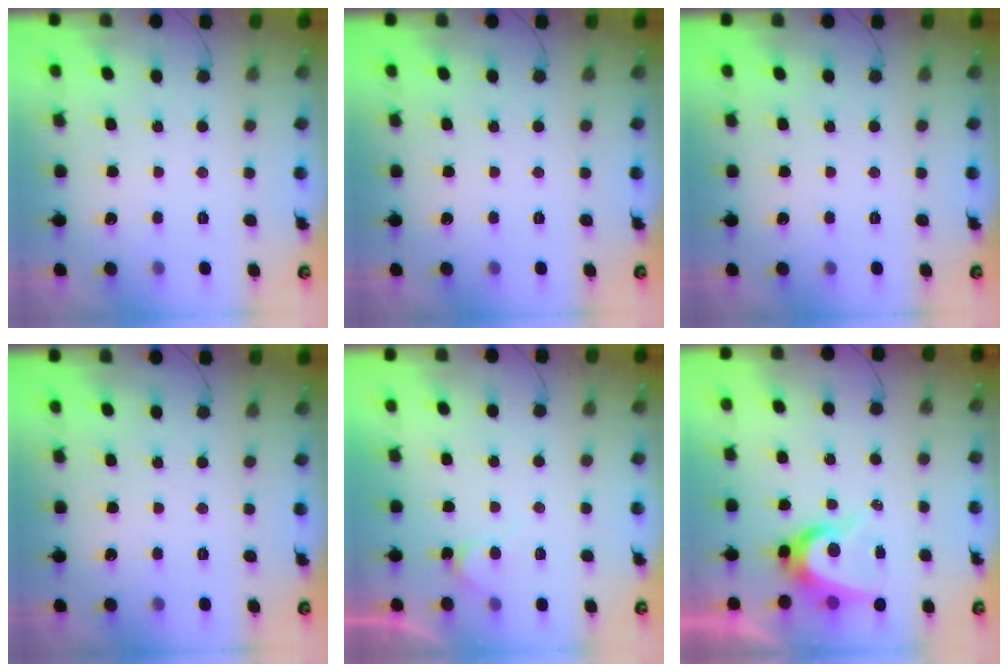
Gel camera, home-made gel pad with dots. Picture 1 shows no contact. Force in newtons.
{"total": 0.0}
{"total": 0.0}
{"total": 0.0}
{"total": 3.8, "press": 3.8, "slide": 0.3}
{"total": 7.6, "press": 7.6, "slide": 0.5}